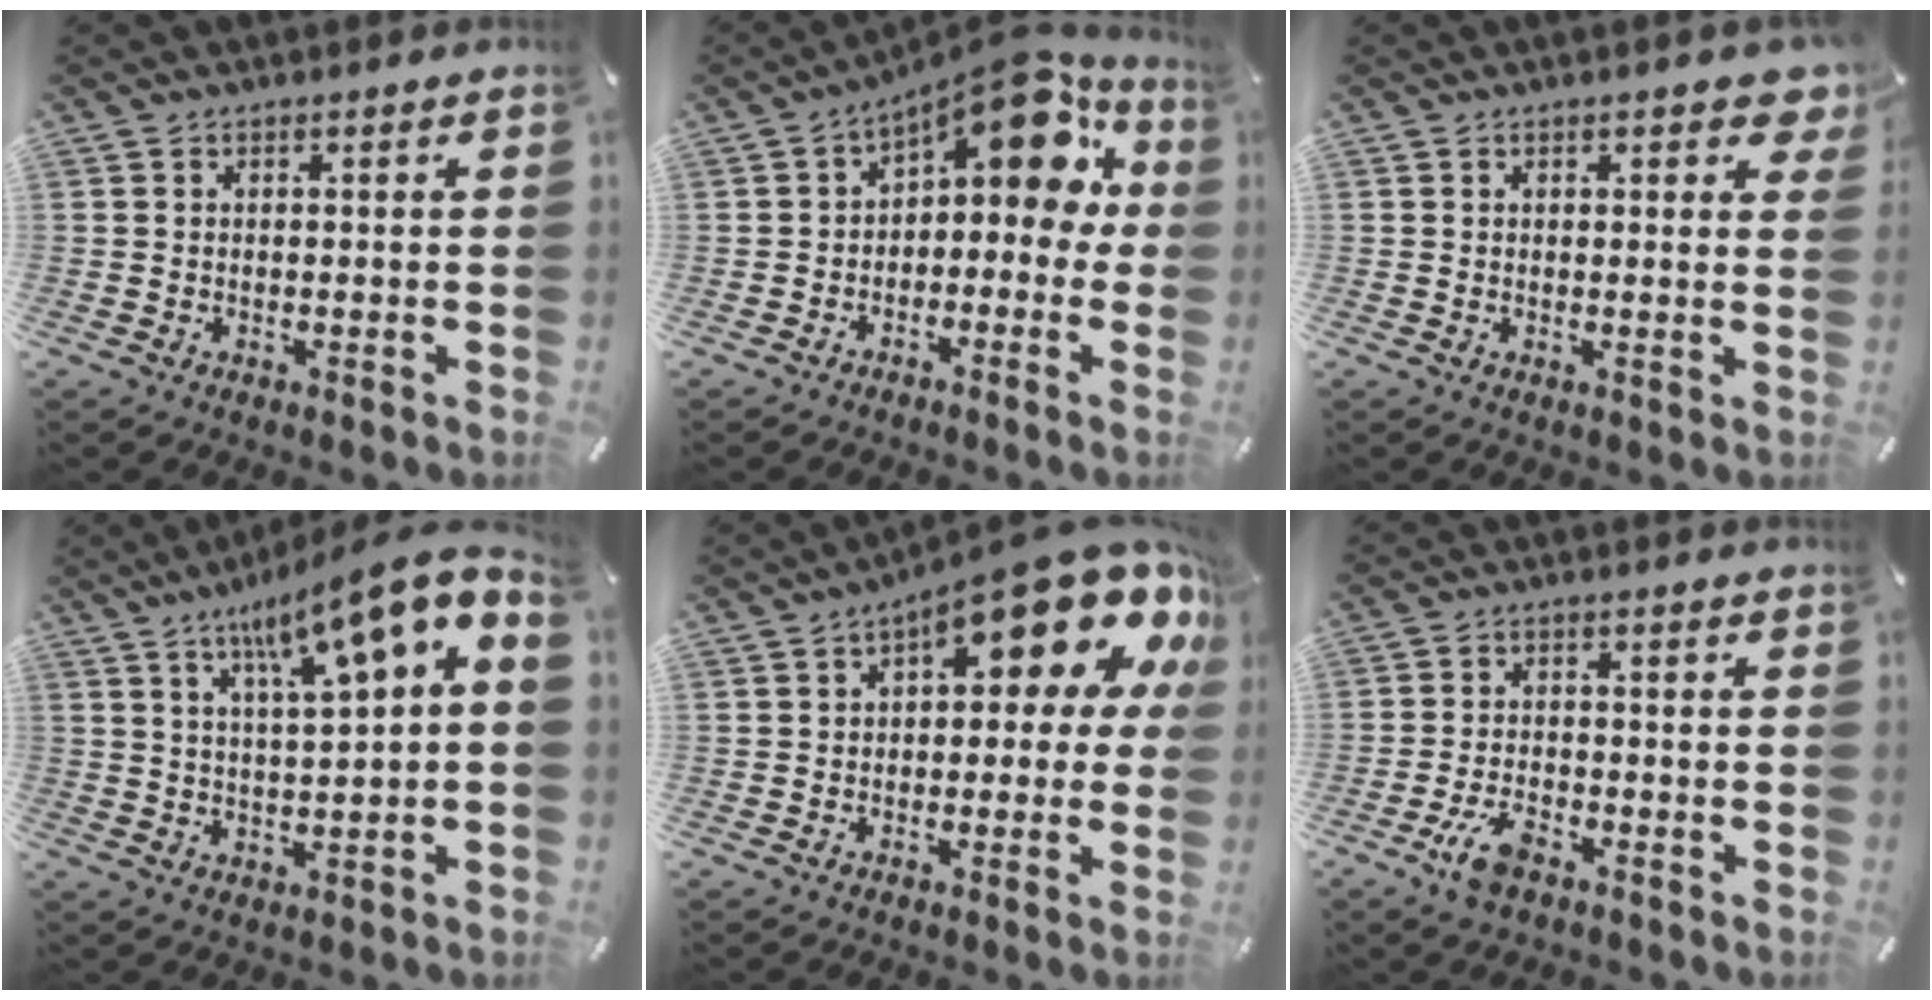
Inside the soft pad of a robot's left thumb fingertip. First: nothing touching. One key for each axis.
{"total": 11.9, "fx": 5.8, "fy": 5.7, "fz": 8.7, "tx": -0.121, "ty": -0.044, "tz": 0.099}
{"total": 4.0, "fx": 2.3, "fy": 1.8, "fz": 2.6, "tx": -0.028, "ty": -0.011, "tz": 0.035}
{"total": 11.9, "fx": 7.5, "fy": 1.6, "fz": 9.1, "tx": -0.156, "ty": -0.050, "tz": 0.124}
{"total": 17.9, "fx": 9.3, "fy": 6.9, "fz": 13.7, "tx": -0.181, "ty": -0.068, "tz": 0.152}
{"total": 6.1, "fx": -3.5, "fy": 2.8, "fz": 4.1, "tx": -0.103, "ty": 0.007, "tz": -0.071}